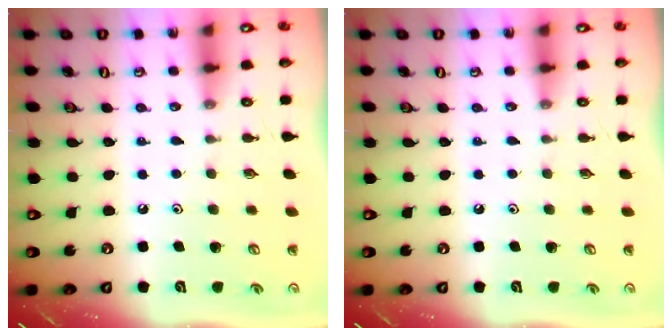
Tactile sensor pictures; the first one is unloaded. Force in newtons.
{"total": 0.0}